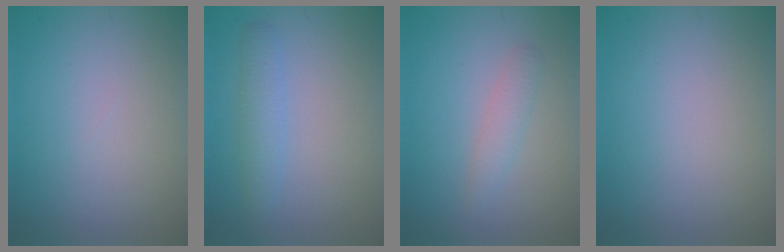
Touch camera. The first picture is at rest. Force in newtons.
{"total": 2.2, "press": 2.2, "slide": 0.2}
{"total": 1.1, "press": 1.1, "slide": 0.1}
{"total": 0.0}